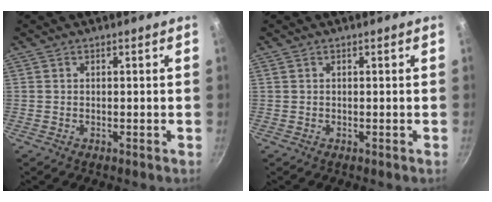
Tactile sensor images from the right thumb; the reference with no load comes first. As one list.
[{"total": 0.0}]